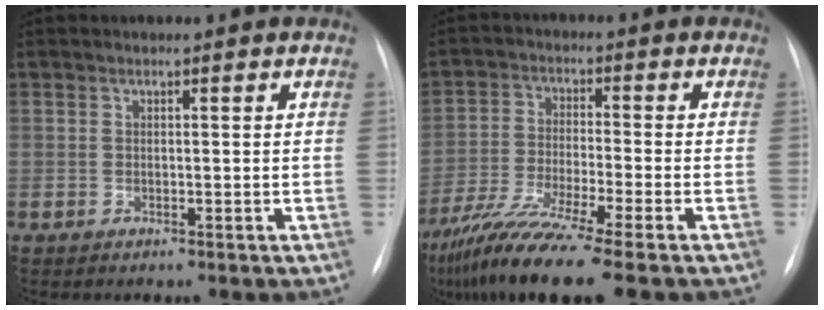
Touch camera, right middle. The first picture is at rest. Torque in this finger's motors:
{"motor_torque": [1.19, -0.95, 0.36, 0.19]}